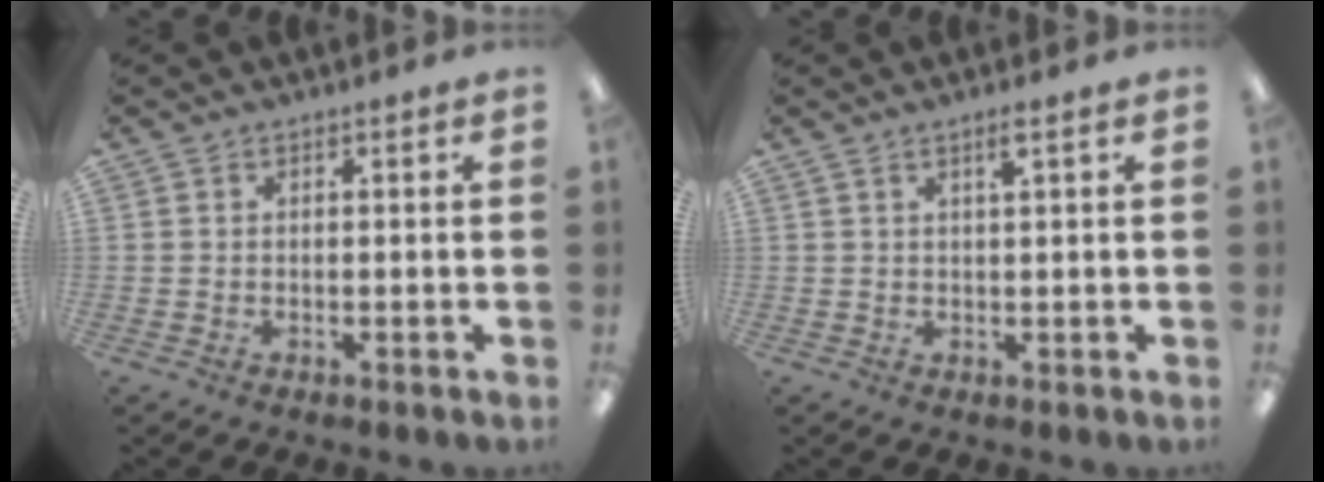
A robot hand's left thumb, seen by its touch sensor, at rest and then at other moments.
{"total": 2.3, "force": [1.4, 0.1, 1.8], "torque": [-0.032, -0.002, 0.021]}